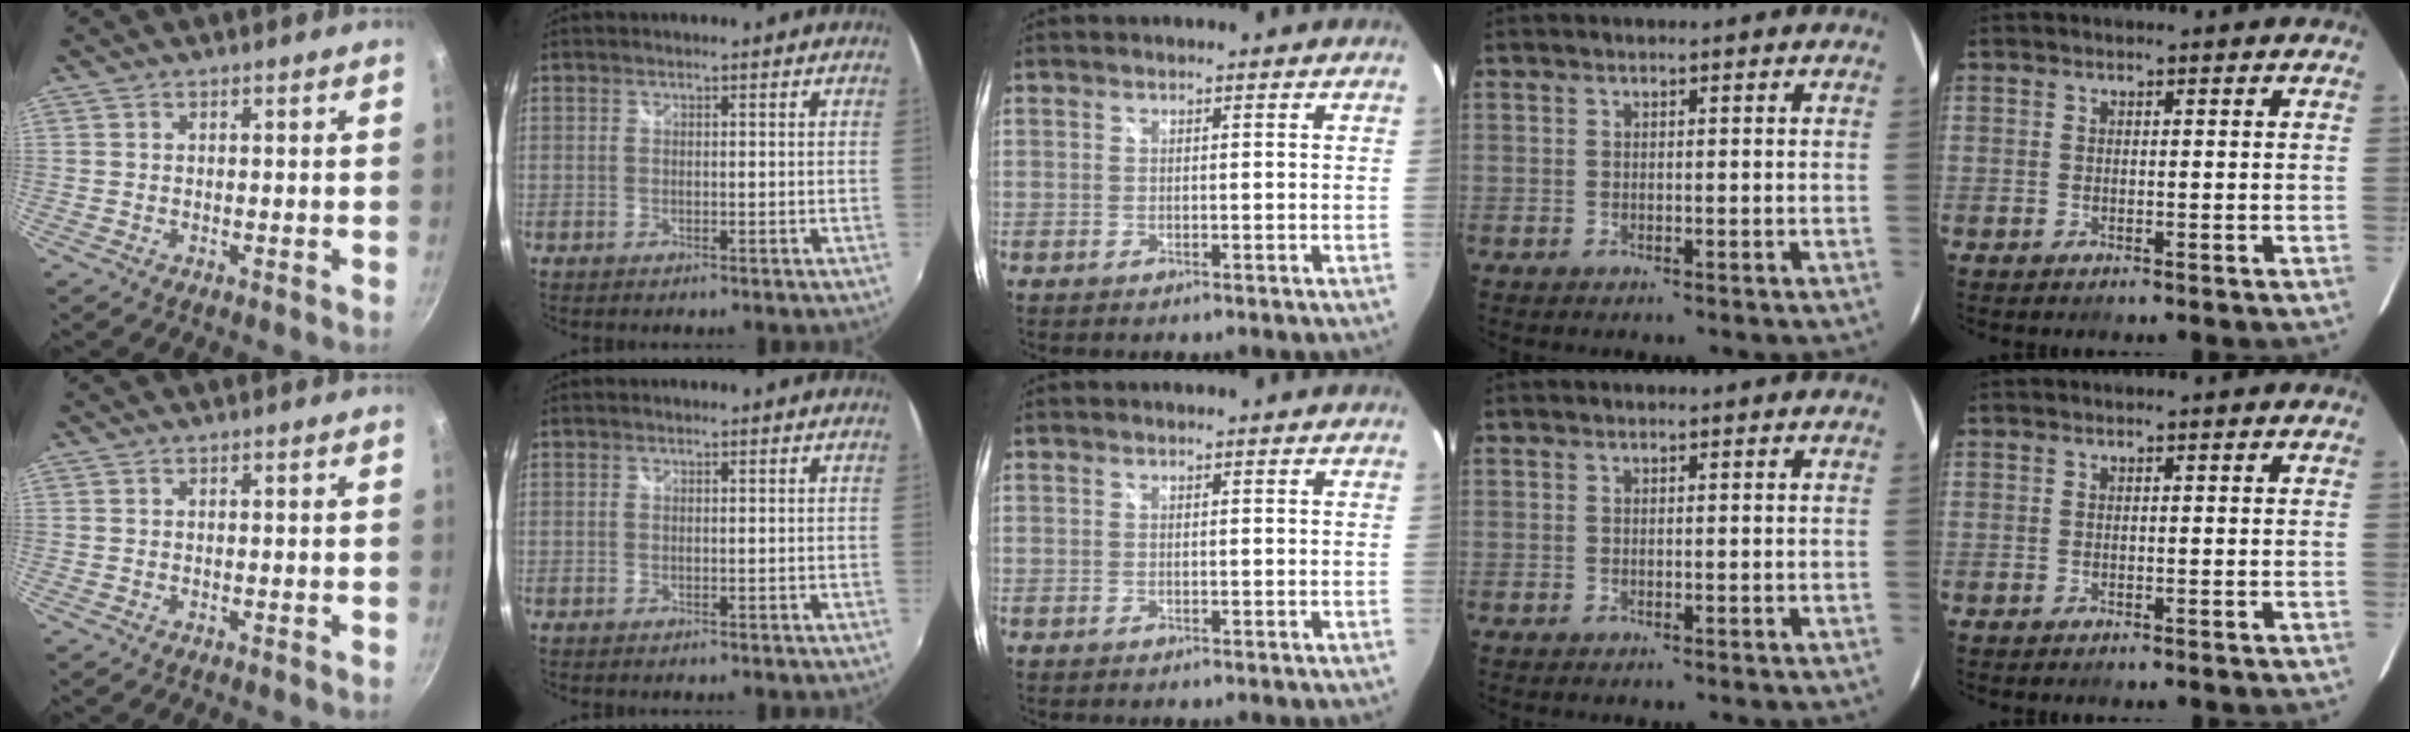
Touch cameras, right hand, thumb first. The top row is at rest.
{}